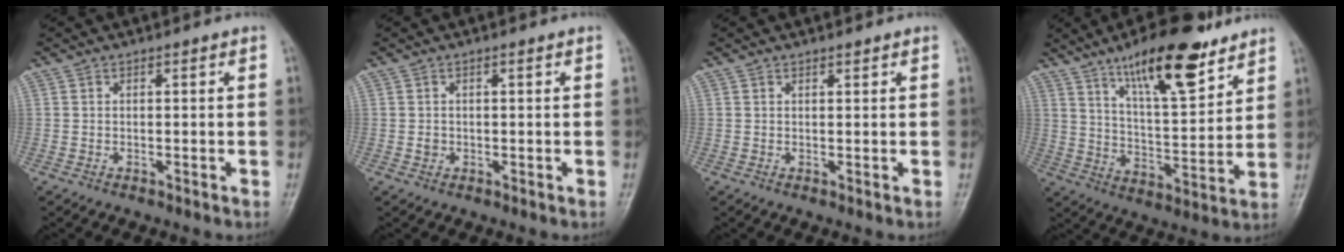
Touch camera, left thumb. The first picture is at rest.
{"total": 1.0, "force": [-0.1, 0.9, 0.4], "torque": [-0.001, 0.002, 0.001]}
{"total": 0.7, "force": [0.6, 0.2, 0.3], "torque": [-0.006, -0.005, 0.010]}
{"total": 17.0, "force": [11.2, 5.1, 11.7], "torque": [-0.162, -0.062, 0.190]}